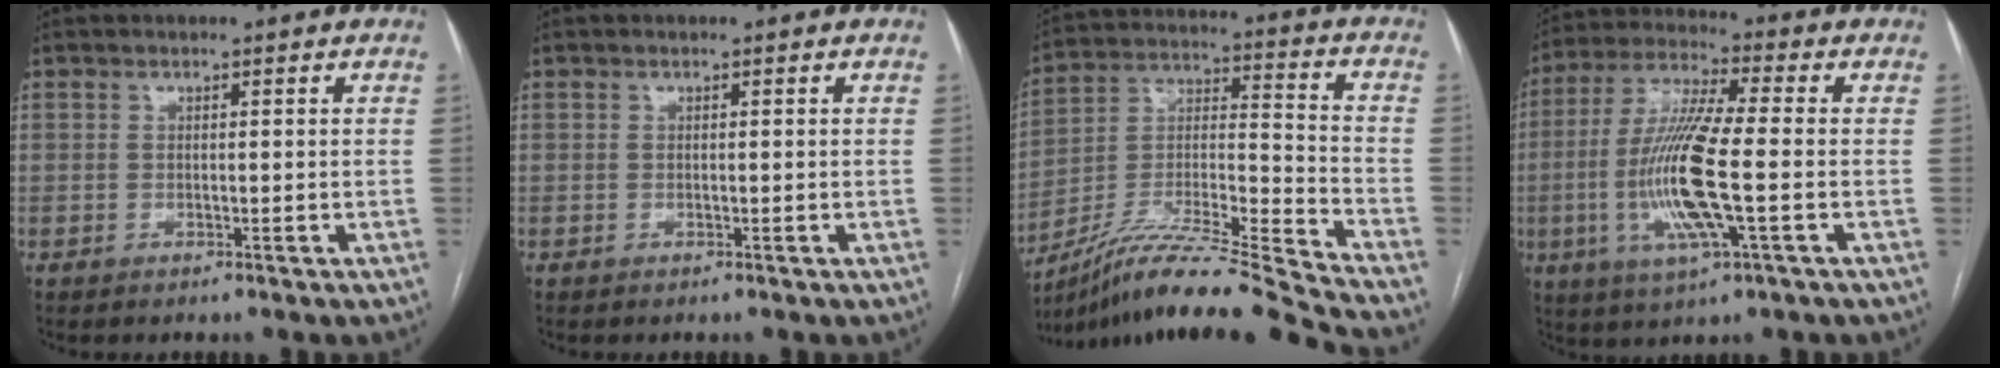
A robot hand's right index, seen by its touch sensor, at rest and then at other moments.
{"total": 0.0}
{"total": 20.7, "force": [-18.1, -2.1, 9.9], "torque": [-0.187, -0.011, -0.324]}
{"total": 14.2, "force": [-2.6, 1.1, 13.9], "torque": [-0.288, -0.011, -0.054]}